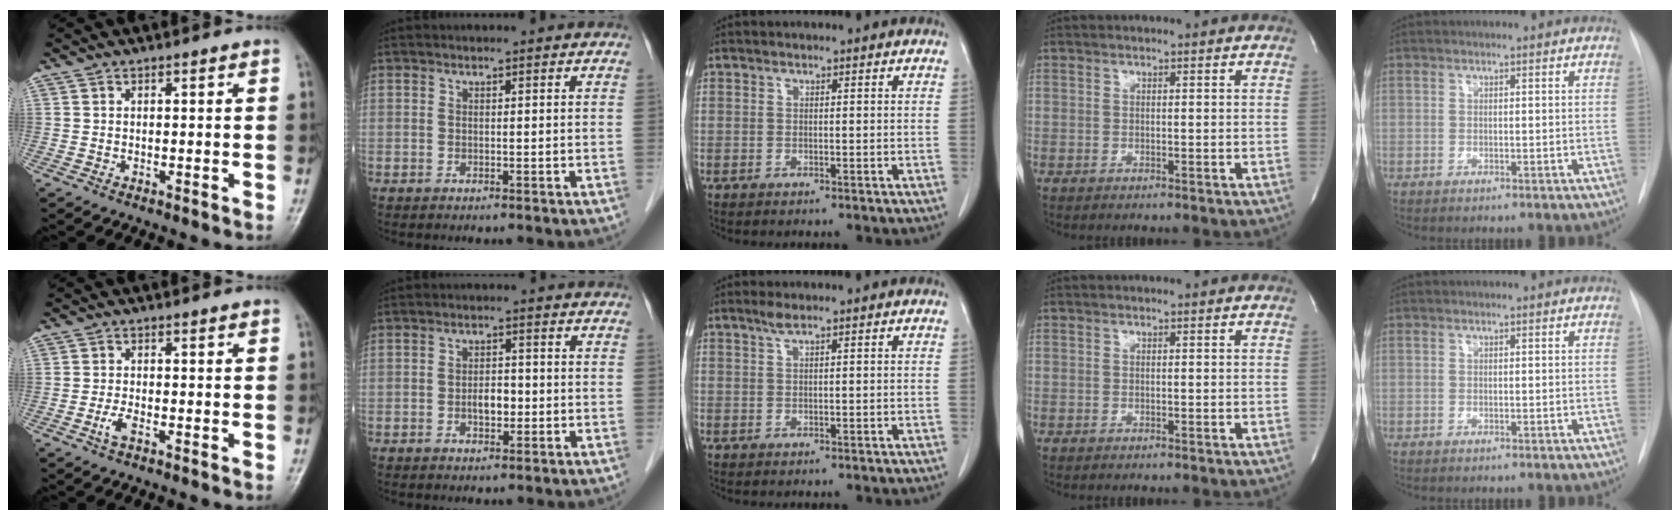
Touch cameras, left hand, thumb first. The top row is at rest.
{"thumb": {"total": 2.2, "force": [-1.0, 0.7, 1.8], "torque": [-0.043, 0.005, -0.022]}, "index": {"total": 2.9, "force": [-1.0, 1.5, 2.3], "torque": [-0.038, 0.001, -0.014]}, "middle": {"total": 1.3, "force": [0.9, -0.1, 0.9], "torque": [-0.024, 0.006, 0.022]}}